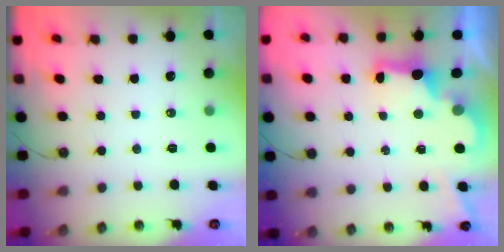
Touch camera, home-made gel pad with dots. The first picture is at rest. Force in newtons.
{"total": 2.9, "press": 2.8, "slide": 0.9}